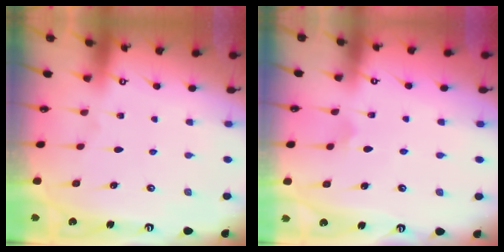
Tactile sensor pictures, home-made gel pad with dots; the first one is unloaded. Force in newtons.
{"total": 3.9, "press": 3.8, "slide": 0.5}